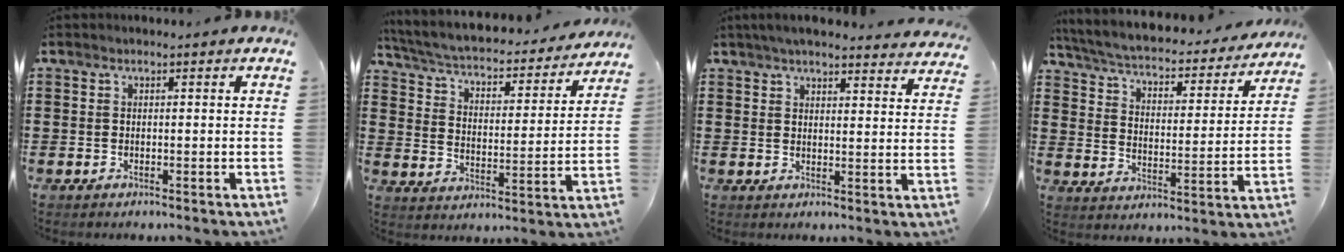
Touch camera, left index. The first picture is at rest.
{"total": 3.8, "force": [3.5, 0.6, 1.4], "torque": [-0.048, -0.029, 0.051]}
{"total": 4.3, "force": [4.1, 0.1, 1.2], "torque": [-0.037, -0.014, 0.075]}
{"total": 3.6, "force": [3.3, 0.4, 1.4], "torque": [-0.046, -0.028, 0.048]}